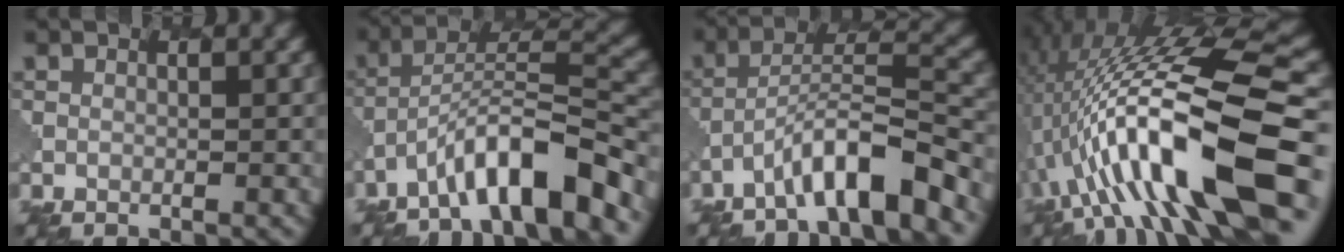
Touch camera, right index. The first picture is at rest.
{"total": 8.8, "force": [-5.9, 2.0, 6.2], "torque": [-0.097, 0.017, -0.103]}
{"total": 6.9, "force": [-4.7, 1.2, 4.9], "torque": [-0.083, 0.015, -0.082]}
{"total": 14.2, "force": [-3.0, 4.0, 13.3], "torque": [-0.223, 0.024, -0.045]}